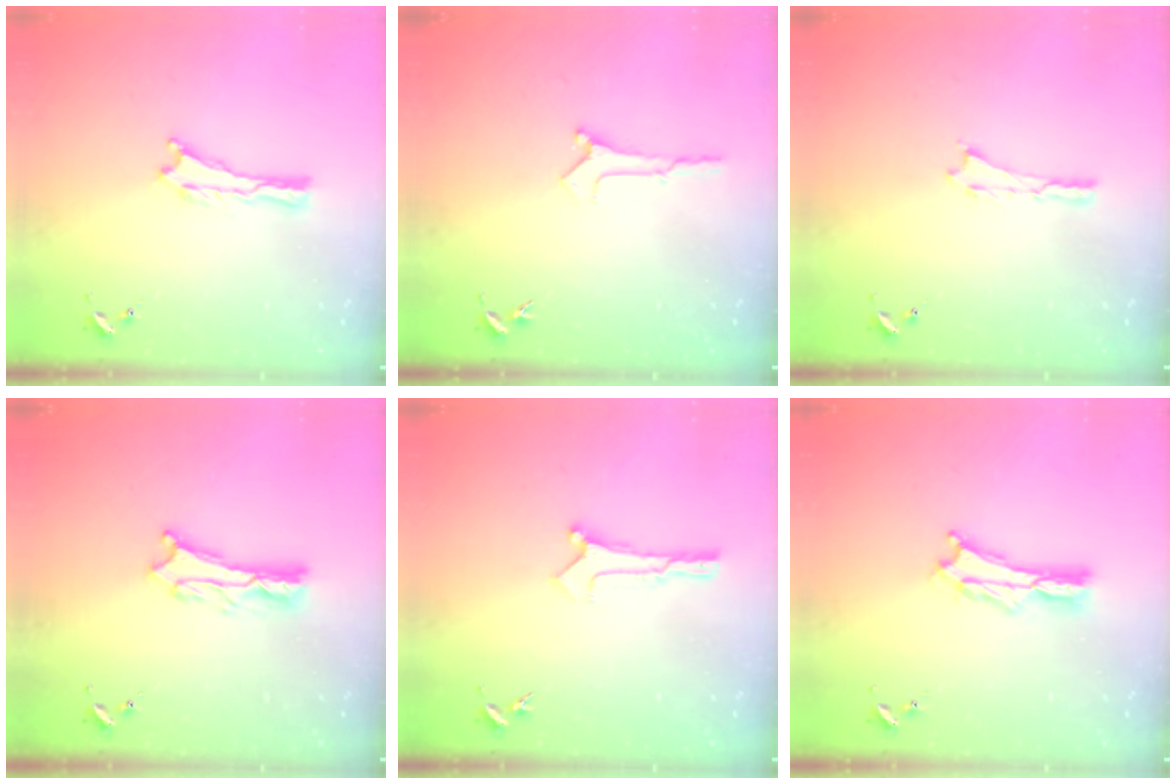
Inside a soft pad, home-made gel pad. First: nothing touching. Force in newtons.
{"total": 0.0}
{"total": 0.0}
{"total": 2.0, "press": 2.0, "slide": 0.2}
{"total": 0.0}
{"total": 2.0, "press": 2.0, "slide": 0.3}